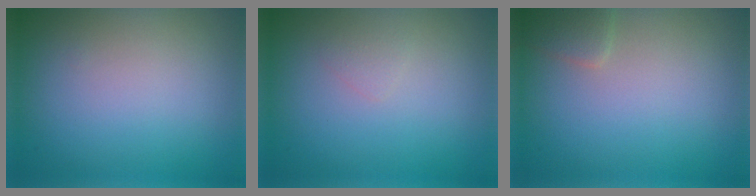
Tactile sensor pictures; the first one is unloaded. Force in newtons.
{"total": 0.7, "press": 0.7, "slide": 0.1}
{"total": 1.6, "press": 1.6, "slide": 0.1}